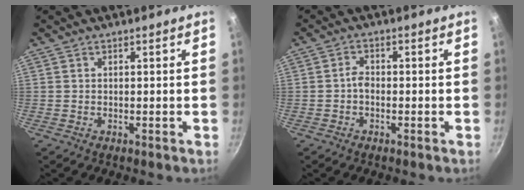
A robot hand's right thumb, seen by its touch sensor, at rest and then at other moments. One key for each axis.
{"total": 2.0, "fx": -0.7, "fy": 1.3, "fz": 1.3, "tx": -0.021, "ty": 0.012, "tz": -0.015}